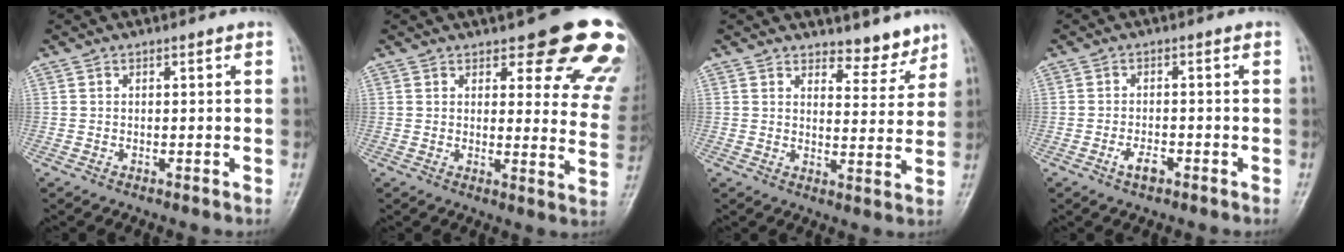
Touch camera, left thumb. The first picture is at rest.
{"total": 17.4, "force": [12.0, 5.9, 11.2], "torque": [-0.082, -0.063, 0.127]}
{"total": 5.4, "force": [4.8, 2.1, 1.2], "torque": [0.007, -0.045, 0.070]}
{"total": 2.9, "force": [-1.6, 1.3, 1.9], "torque": [-0.035, 0.008, -0.030]}